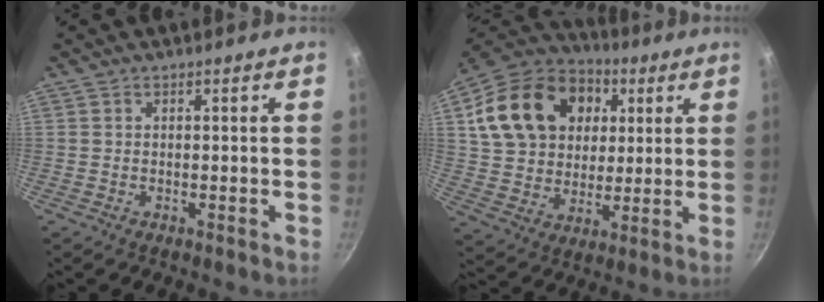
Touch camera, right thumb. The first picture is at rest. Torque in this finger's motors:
{"motor_torque": [-1.31, 1.86, 0.90, -0.56, 0.22]}